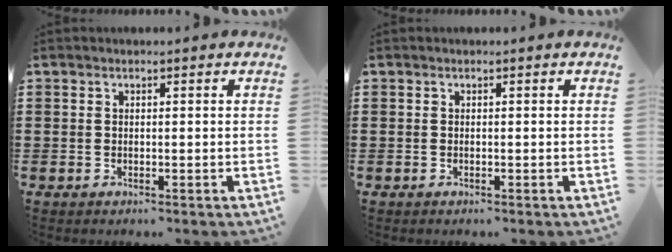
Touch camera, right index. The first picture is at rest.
{"total": 0.0}